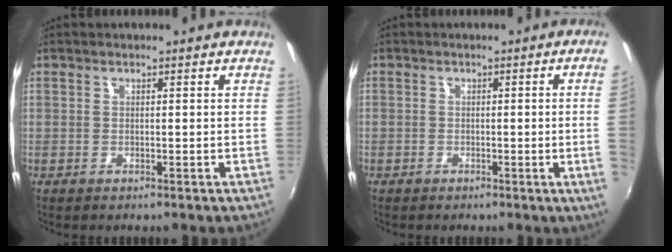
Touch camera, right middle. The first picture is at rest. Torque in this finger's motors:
{"motor_torque": [1.05, -1.09, -0.71, -0.21]}